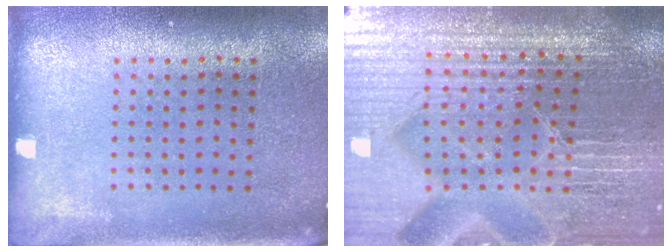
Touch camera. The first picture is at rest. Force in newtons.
{"total": 5.7, "press": 5.3, "slide": 2.2}